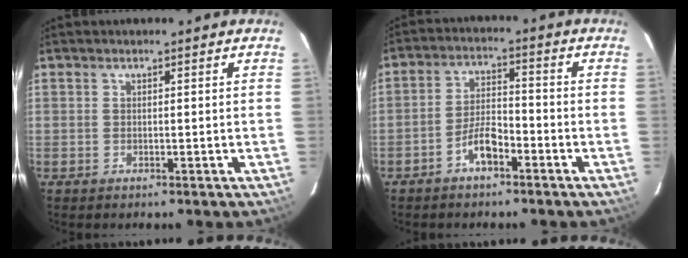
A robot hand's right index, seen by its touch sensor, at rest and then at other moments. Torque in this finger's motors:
{"motor_torque": [1.26, -0.32, 0.43, 0.08]}